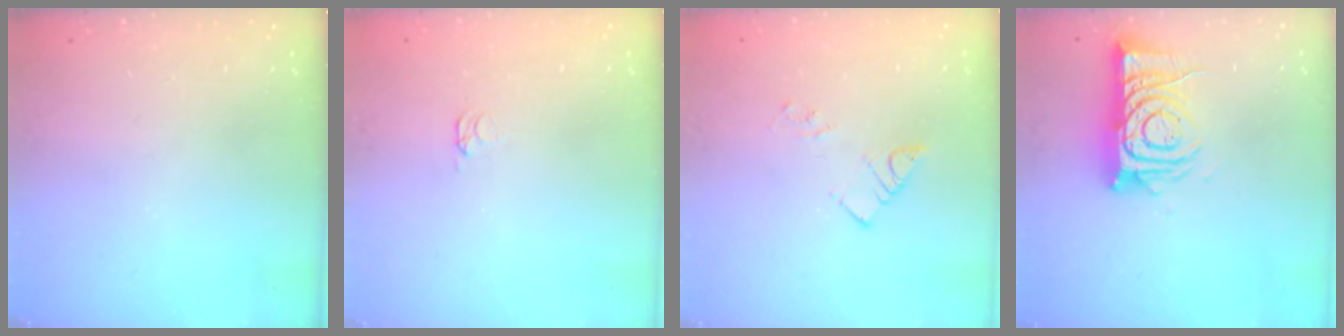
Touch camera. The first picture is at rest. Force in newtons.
{"total": 1.6, "press": 1.6, "slide": 0.4}
{"total": 4.0, "press": 3.9, "slide": 0.5}
{"total": 11.7, "press": 11.6, "slide": 1.0}